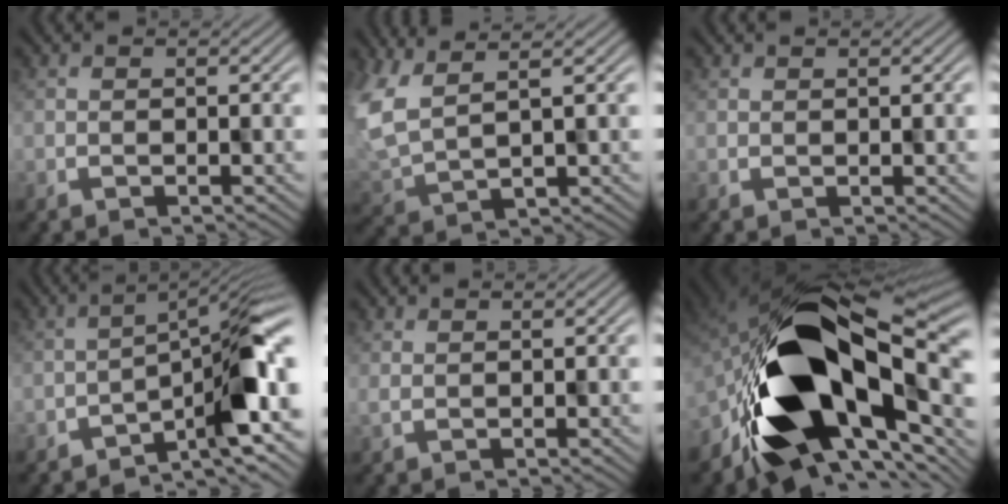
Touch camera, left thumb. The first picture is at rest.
{"total": 9.5, "force": [4.3, 5.1, 6.7], "torque": [-0.184, -0.010, 0.108]}
{"total": 0.5, "force": [0.5, 0.2, 0.0], "torque": [0.001, -0.001, 0.009]}
{"total": 7.0, "force": [-2.1, 1.5, 6.5], "torque": [-0.083, 0.014, -0.038]}
{"total": 1.1, "force": [1.0, -0.1, 0.2], "torque": [-0.006, 0.000, 0.014]}
{"total": 19.0, "force": [-2.4, 11.2, 15.1], "torque": [-0.303, -0.024, -0.029]}